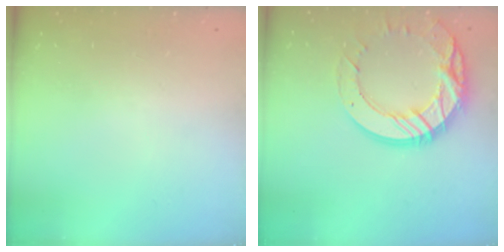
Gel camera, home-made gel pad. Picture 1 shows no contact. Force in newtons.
{"total": 18.4, "press": 18.3, "slide": 1.9}